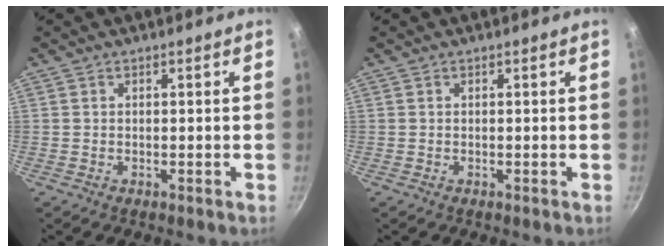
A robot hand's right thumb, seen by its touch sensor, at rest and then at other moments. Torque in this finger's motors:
{"motor_torque": [-0.09, 0.04, 0.08, 0.04, 0.03]}